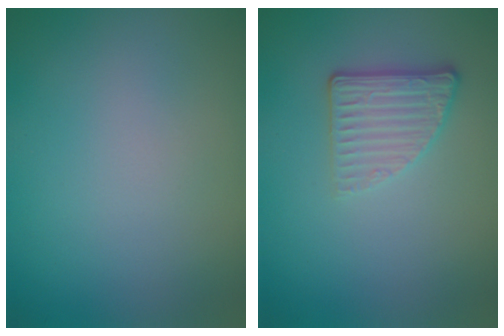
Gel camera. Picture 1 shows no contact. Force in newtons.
{"total": 2.7, "press": 2.3, "slide": 1.4}